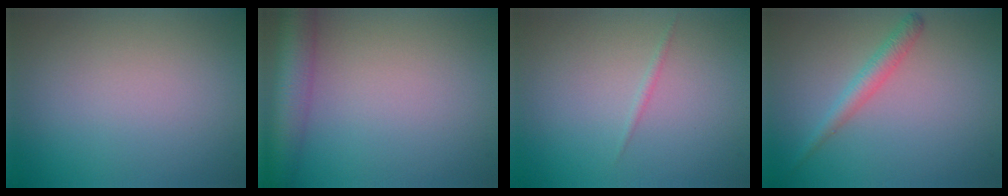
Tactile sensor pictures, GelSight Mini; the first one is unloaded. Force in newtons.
{"total": 5.9, "press": 5.9, "slide": 0.4}
{"total": 0.5, "press": 0.5, "slide": 0.0}
{"total": 2.0, "press": 2.0, "slide": 0.1}